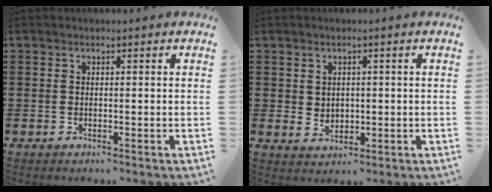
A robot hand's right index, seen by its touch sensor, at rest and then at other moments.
{"total": 2.0, "force": [0.9, 1.7, 0.6], "torque": [-0.012, 0.003, 0.014]}